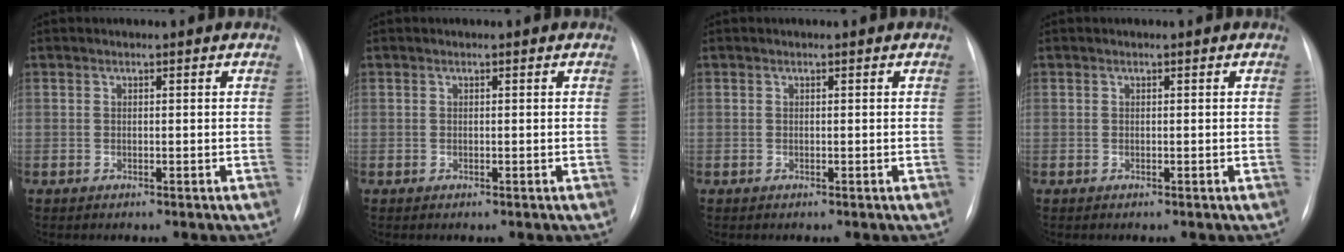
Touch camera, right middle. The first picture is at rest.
{"total": 0.0}
{"total": 0.0}
{"total": 0.0}